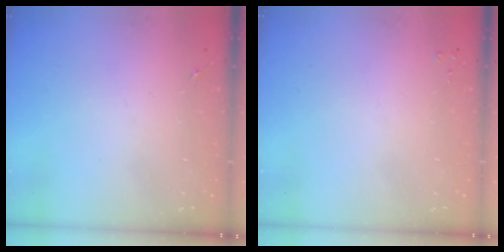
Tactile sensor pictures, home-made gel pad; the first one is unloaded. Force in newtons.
{"total": 2.2, "press": 2.2, "slide": 0.2}